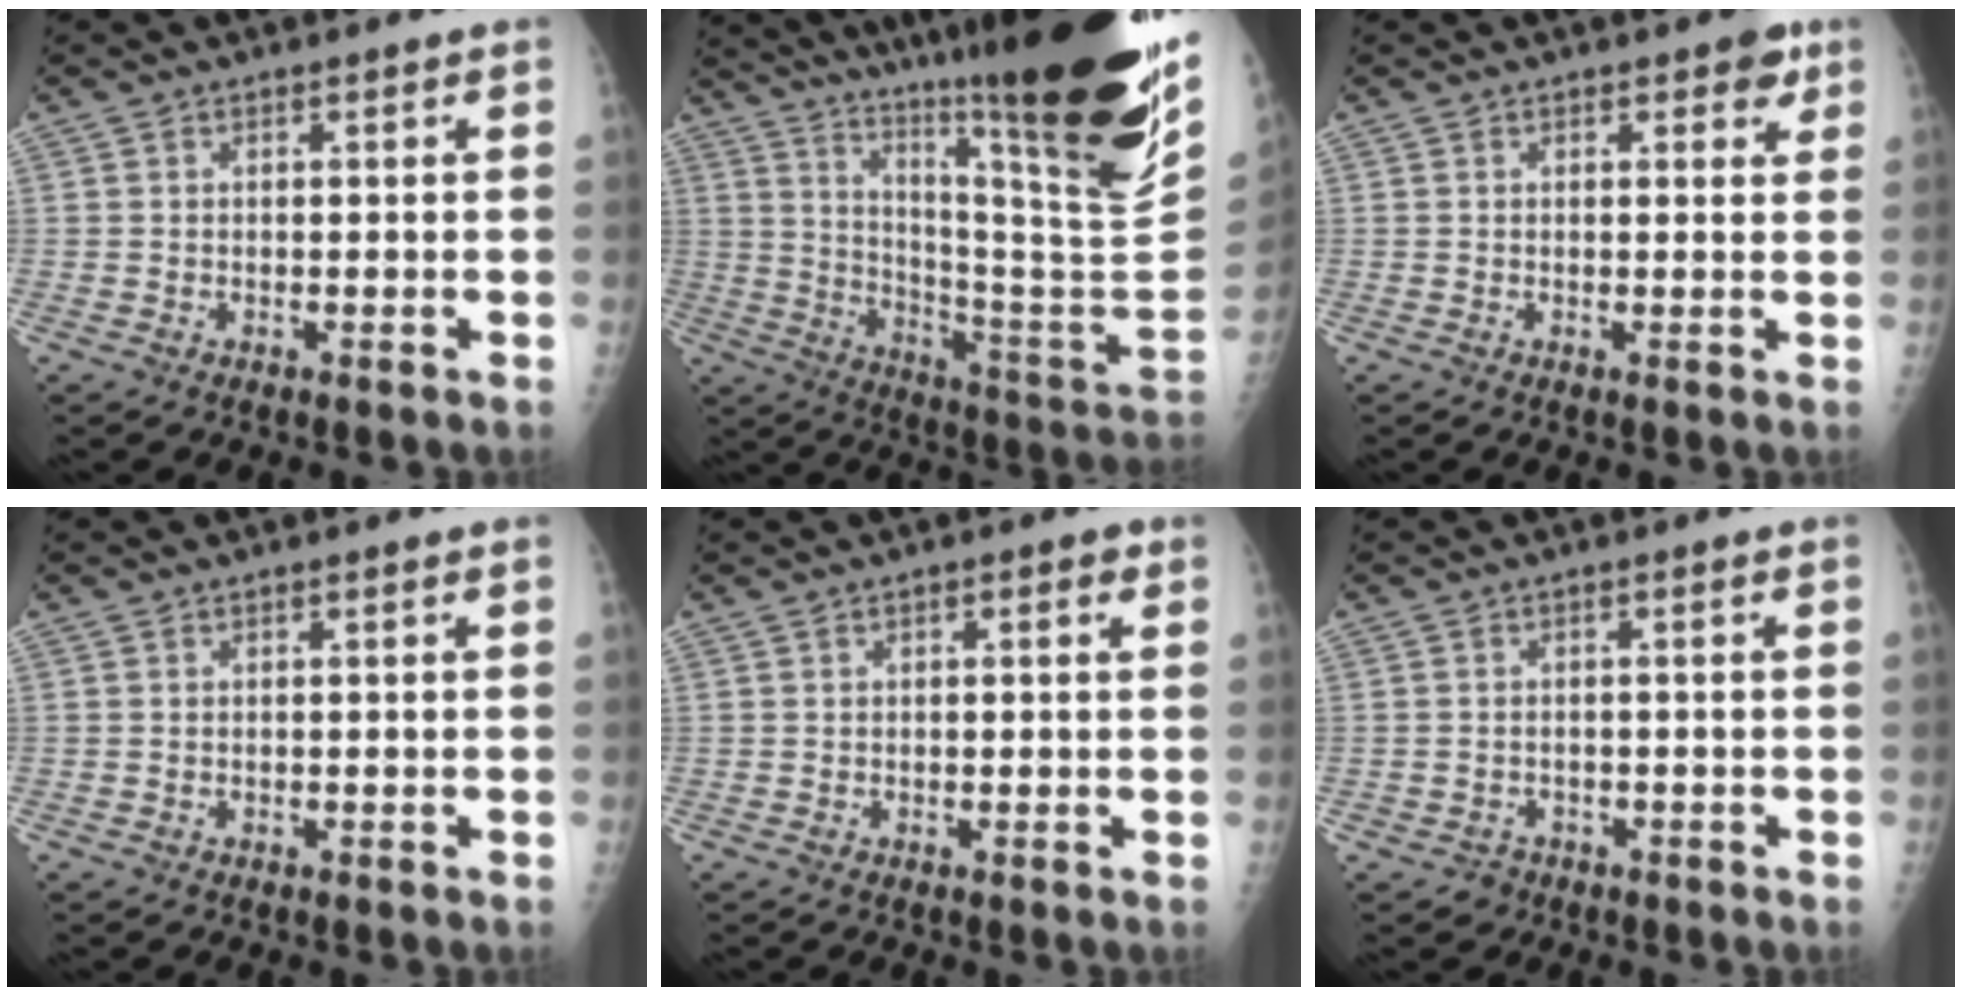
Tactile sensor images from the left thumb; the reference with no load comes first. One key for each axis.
{"total": 34.7, "fx": 23.1, "fy": 3.1, "fz": 25.7, "tx": -0.327, "ty": -0.119, "tz": 0.343}
{"total": 3.2, "fx": 1.8, "fy": 1.7, "fz": 2.0, "tx": -0.003, "ty": -0.004, "tz": 0.017}
{"total": 0.0}
{"total": 2.3, "fx": 0.8, "fy": 1.0, "fz": 1.9, "tx": -0.021, "ty": 0.002, "tz": 0.006}
{"total": 2.1, "fx": -1.2, "fy": 1.7, "fz": 0.1, "tx": 0.005, "ty": 0.010, "tz": -0.017}